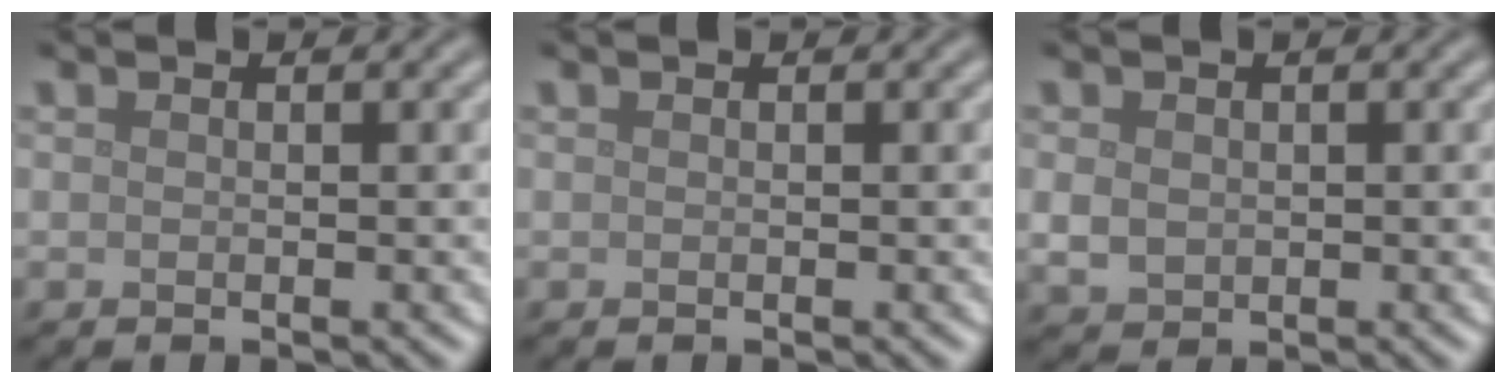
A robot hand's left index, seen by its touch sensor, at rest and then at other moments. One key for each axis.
{"total": 0.0}
{"total": 1.9, "fx": 0.1, "fy": 1.6, "fz": 1.0, "tx": -0.021, "ty": -0.004, "tz": 0.003}